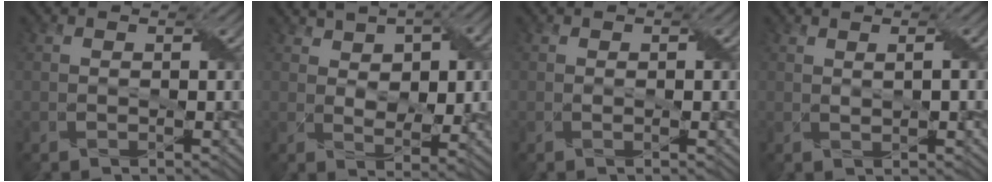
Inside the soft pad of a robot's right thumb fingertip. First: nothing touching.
{"total": 10.4, "force": [3.8, 5.1, 8.2], "torque": [-0.147, 0.011, 0.064]}
{"total": 0.9, "force": [0.0, 0.3, 0.8], "torque": [-0.016, 0.000, 0.001]}
{"total": 1.6, "force": [0.6, 0.3, 1.4], "torque": [-0.022, -0.001, 0.016]}